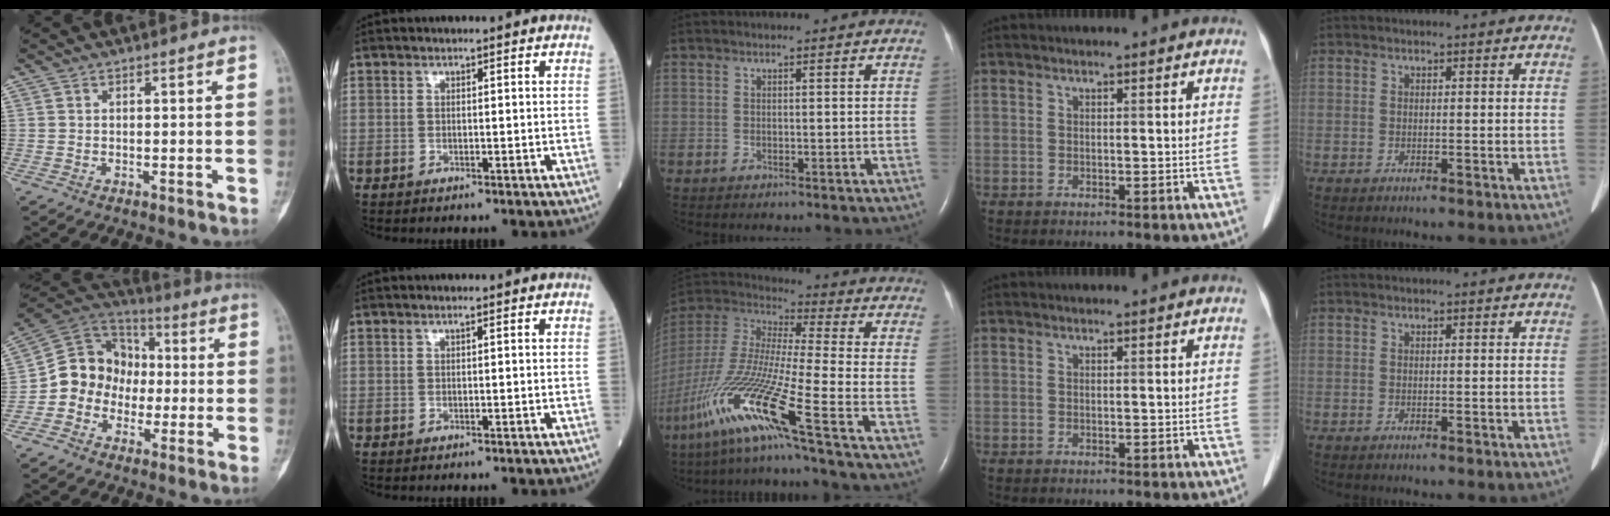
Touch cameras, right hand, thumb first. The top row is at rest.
{"thumb": {"total": 12.3, "force": [-2.2, 10.9, 5.3], "torque": [-0.054, 0.049, -0.052]}, "middle": {"total": 18.9, "force": [-10.4, -1.1, 15.7], "torque": [-0.356, -0.053, -0.206]}}